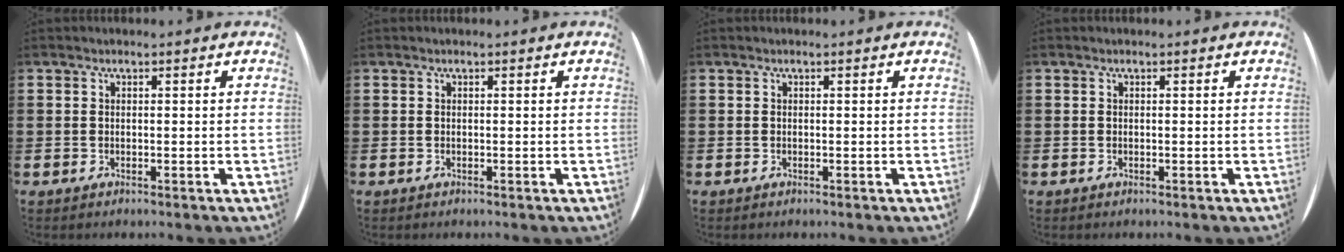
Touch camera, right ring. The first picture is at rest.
{"total": 0.0}
{"total": 0.0}
{"total": 0.0}